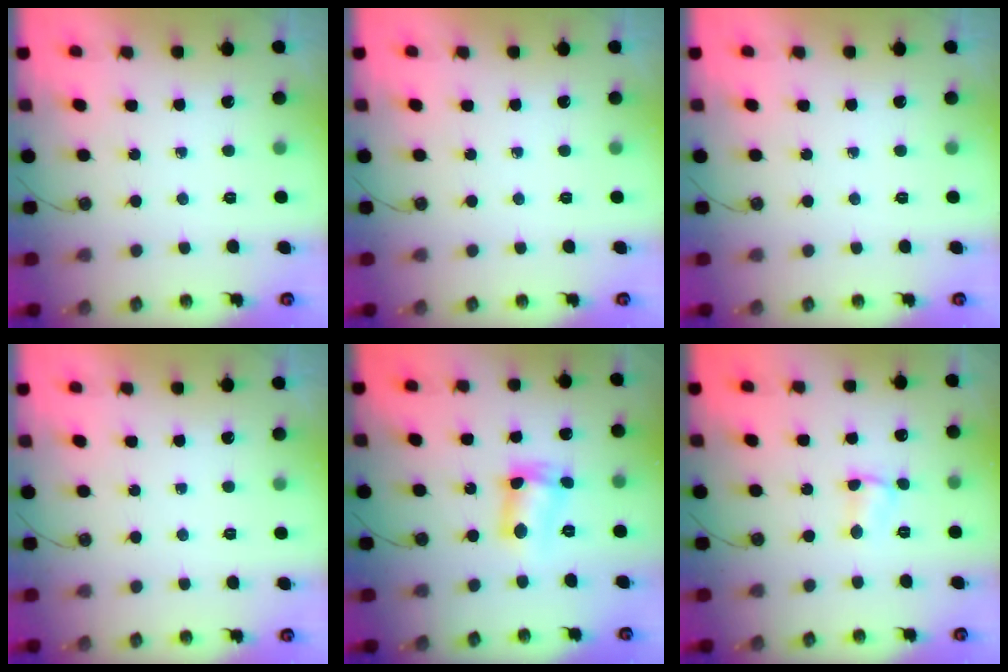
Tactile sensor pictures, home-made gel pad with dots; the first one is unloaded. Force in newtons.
{"total": 0.0}
{"total": 0.0}
{"total": 0.0}
{"total": 9.1, "press": 8.4, "slide": 3.5}
{"total": 2.7, "press": 2.7, "slide": 0.5}